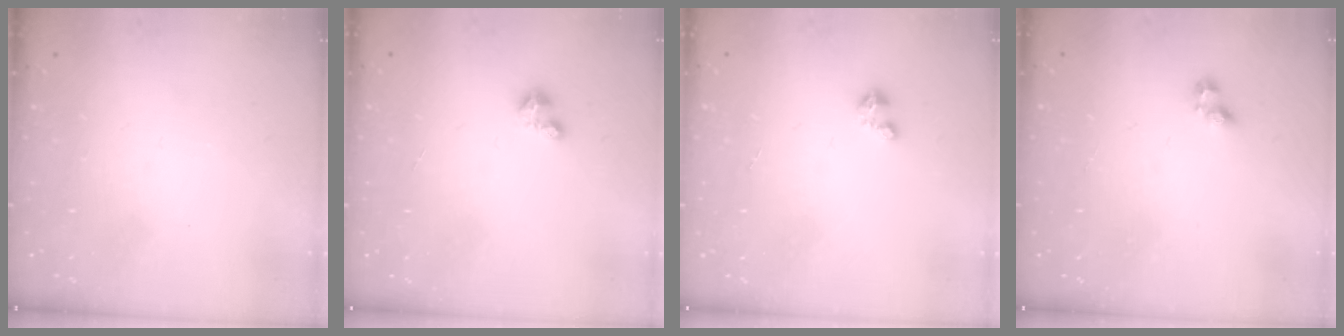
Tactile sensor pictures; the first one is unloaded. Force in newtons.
{"total": 2.5, "press": 2.5, "slide": 0.3}
{"total": 1.5, "press": 1.5, "slide": 0.1}
{"total": 3.1, "press": 3.1, "slide": 0.3}